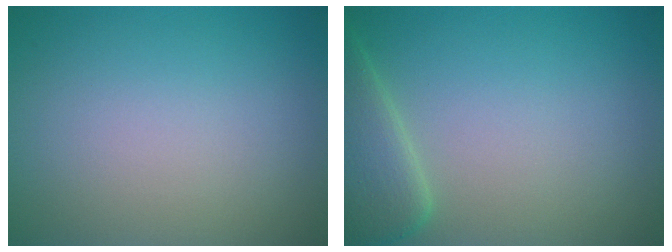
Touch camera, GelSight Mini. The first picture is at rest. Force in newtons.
{"total": 4.2, "press": 4.2, "slide": 0.3}